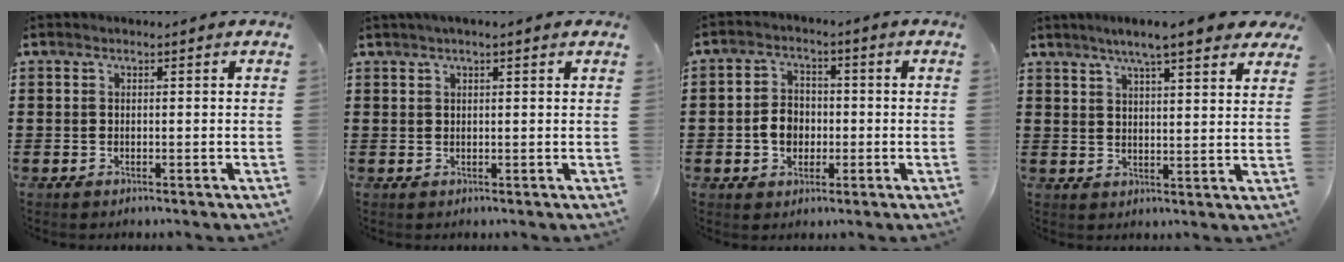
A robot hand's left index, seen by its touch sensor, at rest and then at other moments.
{"total": 1.6, "force": [1.1, 0.0, 1.1], "torque": [-0.023, 0.002, 0.019]}
{"total": 4.4, "force": [-0.8, 3.4, 2.7], "torque": [-0.057, 0.008, -0.017]}
{"total": 6.5, "force": [5.4, 0.6, 3.7], "torque": [-0.079, -0.009, 0.092]}